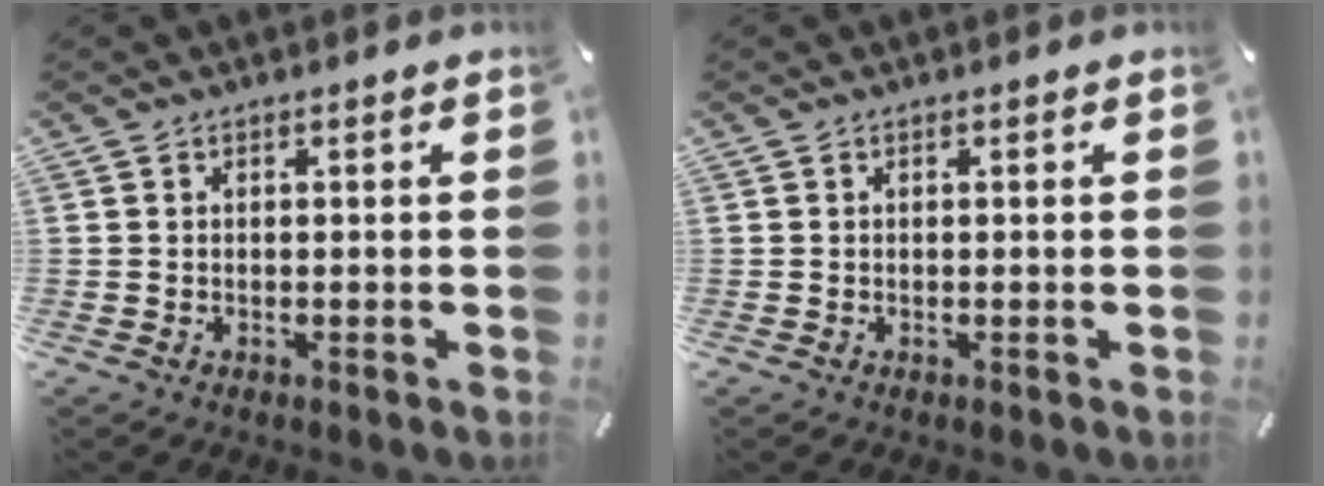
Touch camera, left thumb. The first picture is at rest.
{"total": 0.0}